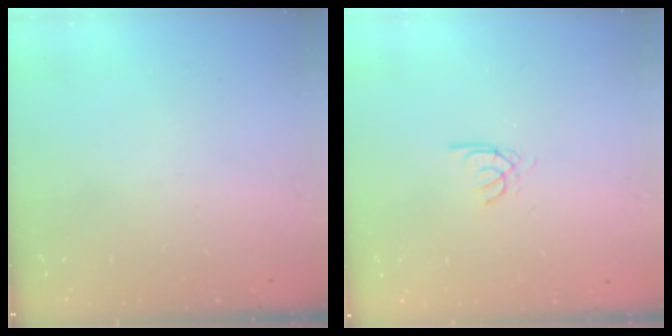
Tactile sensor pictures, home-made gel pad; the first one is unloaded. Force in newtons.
{"total": 2.6, "press": 2.6, "slide": 0.3}